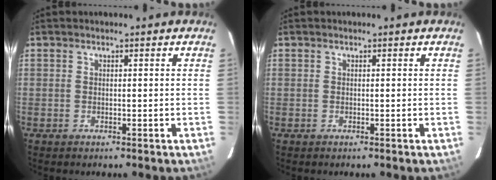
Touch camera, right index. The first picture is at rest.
{"total": 0.0}